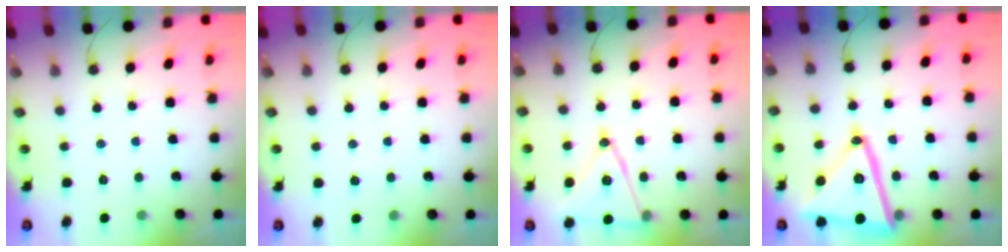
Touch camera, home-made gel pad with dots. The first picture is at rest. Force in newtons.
{"total": 4.3, "press": 4.2, "slide": 0.5}
{"total": 15.0, "press": 14.6, "slide": 3.4}
{"total": 22.7, "press": 22.7, "slide": 1.3}